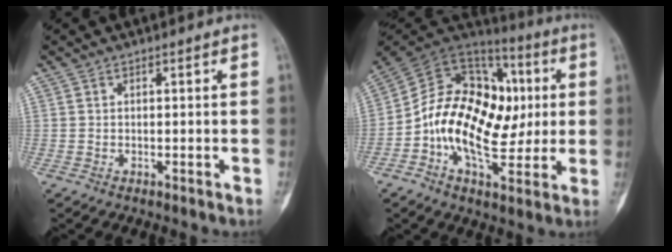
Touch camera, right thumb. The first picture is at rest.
{"total": 22.2, "force": [-0.4, 13.9, 17.2], "torque": [-0.261, 0.026, -0.006]}